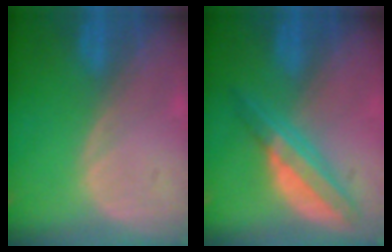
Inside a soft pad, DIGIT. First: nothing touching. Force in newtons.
{"total": 6.8, "press": 5.6, "slide": 3.8}